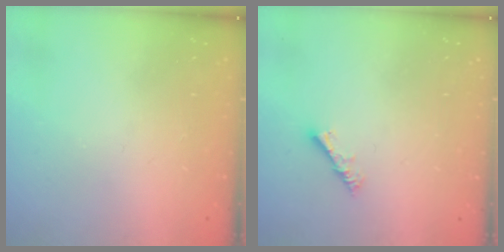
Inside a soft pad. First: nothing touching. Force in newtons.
{"total": 4.2, "press": 4.2, "slide": 0.5}